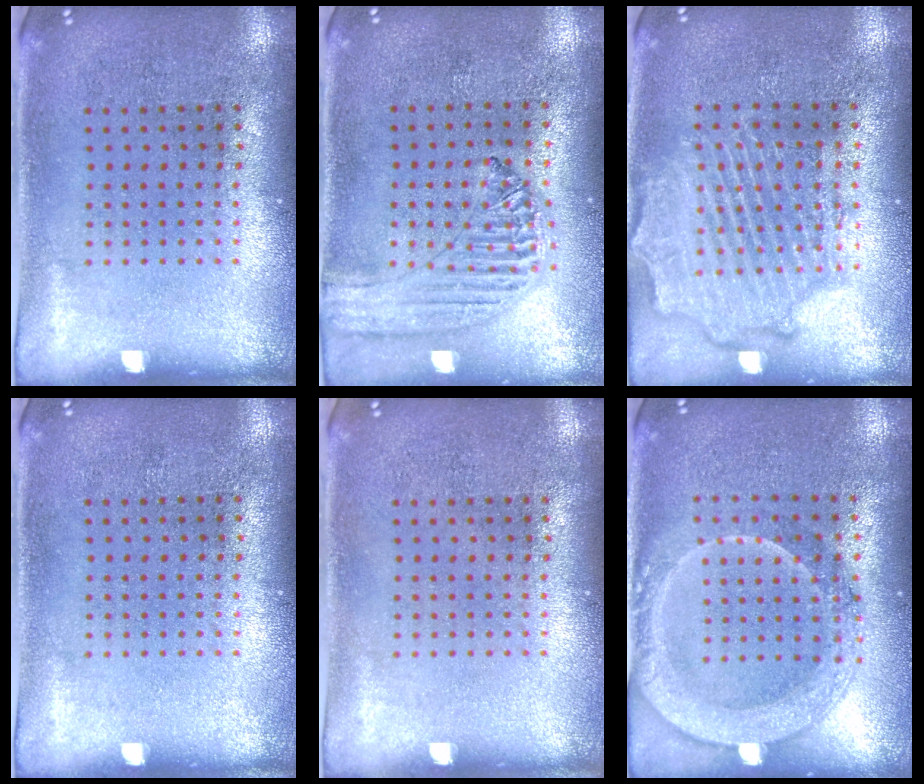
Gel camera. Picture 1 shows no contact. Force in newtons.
{"total": 1.3, "press": 1.3, "slide": 0.1}
{"total": 2.4, "press": 2.2, "slide": 0.8}
{"total": 0.0}
{"total": 0.0}
{"total": 2.0, "press": 1.8, "slide": 0.9}